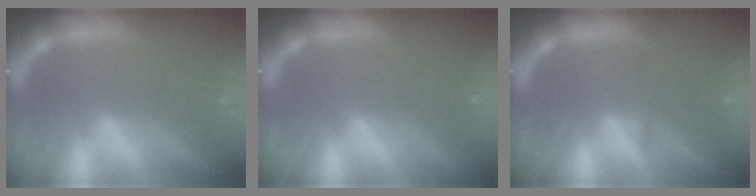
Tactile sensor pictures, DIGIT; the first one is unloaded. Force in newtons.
{"total": 0.0}
{"total": 0.9}